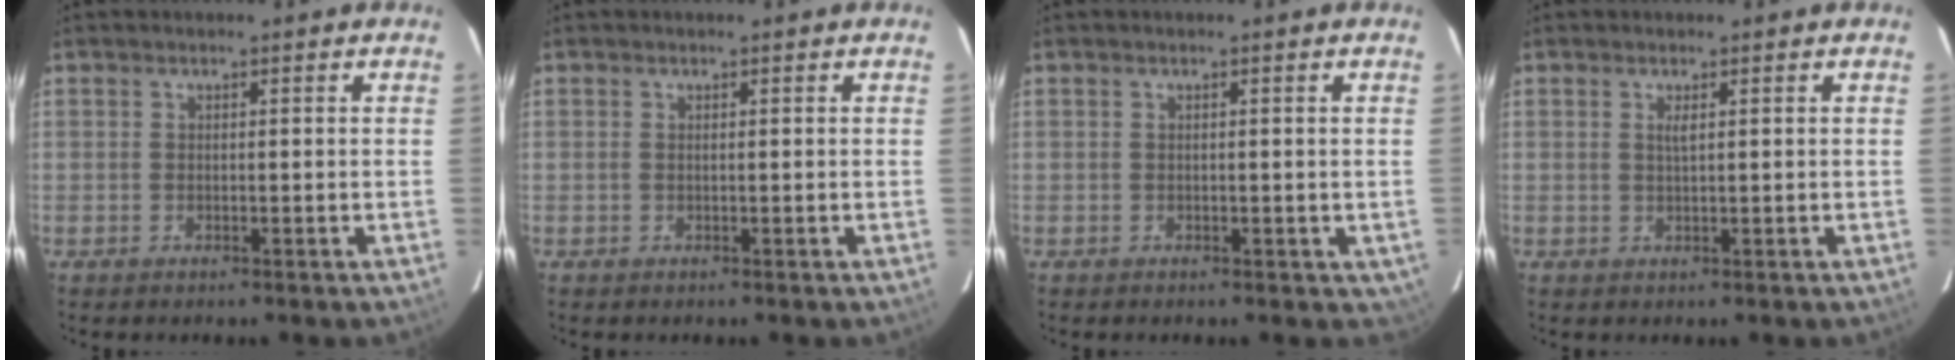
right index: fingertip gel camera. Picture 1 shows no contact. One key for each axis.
{"total": 0.0}
{"total": 1.3, "fx": -0.1, "fy": 1.2, "fz": 0.6, "tx": 0.000, "ty": -0.002, "tz": 0.002}
{"total": 1.1, "fx": 0.4, "fy": 0.1, "fz": 1.0, "tx": -0.020, "ty": 0.001, "tz": 0.008}